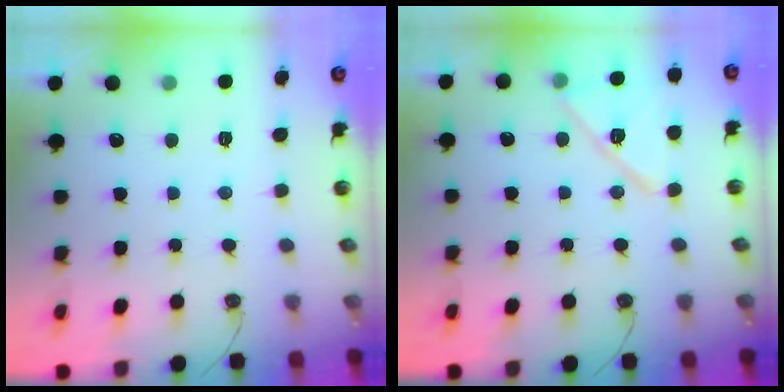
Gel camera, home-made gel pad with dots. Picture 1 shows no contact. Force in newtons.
{"total": 12.5, "press": 12.4, "slide": 0.7}